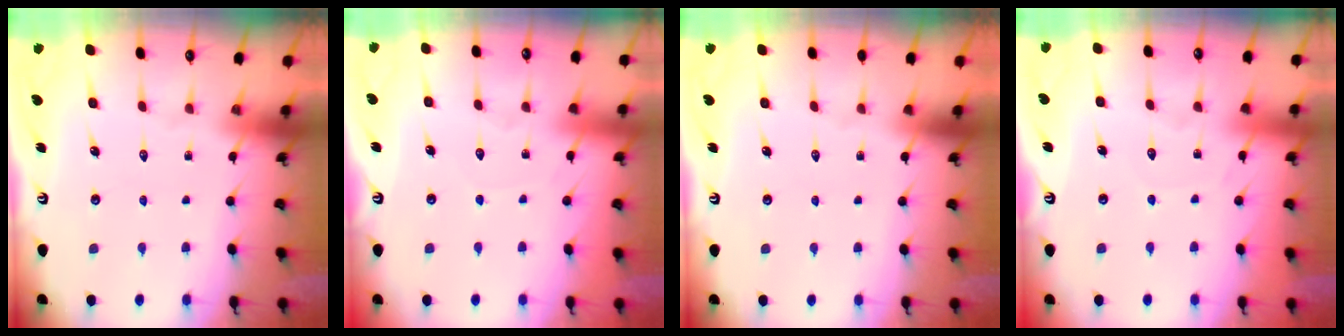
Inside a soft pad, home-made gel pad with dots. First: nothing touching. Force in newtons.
{"total": 3.0, "press": 3.0, "slide": 0.4}
{"total": 0.0}
{"total": 4.0, "press": 3.9, "slide": 0.5}